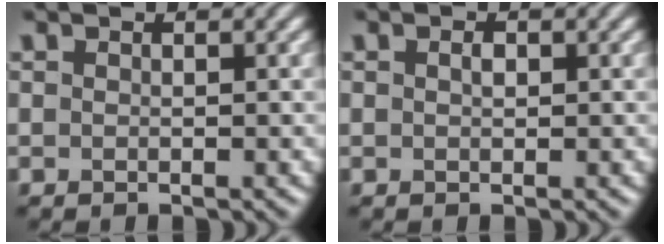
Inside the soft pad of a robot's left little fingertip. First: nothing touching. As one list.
[{"total": 0.8, "force": [0.2, 0.4, 0.6], "torque": [-0.013, 0.002, 0.003]}]